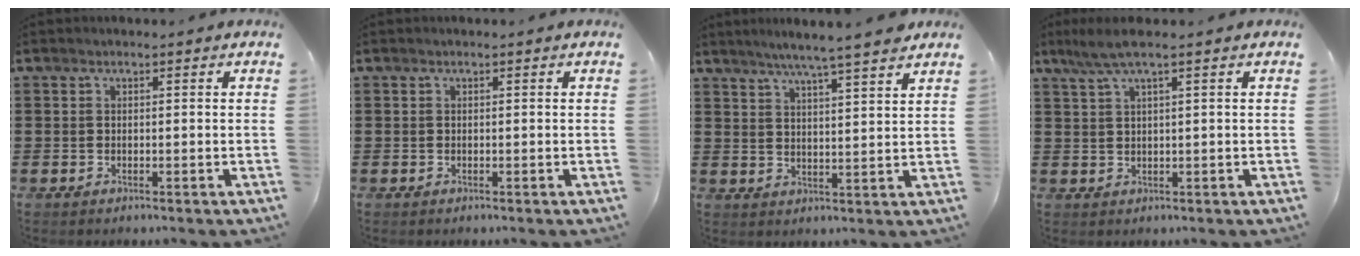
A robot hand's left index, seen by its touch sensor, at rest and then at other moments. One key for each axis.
{"total": 0.0}
{"total": 5.4, "fx": 4.7, "fy": -0.7, "fz": 2.6, "tx": -0.065, "ty": -0.020, "tz": 0.080}
{"total": 3.5, "fx": 1.7, "fy": 0.1, "fz": 3.0, "tx": -0.068, "ty": -0.001, "tz": 0.027}